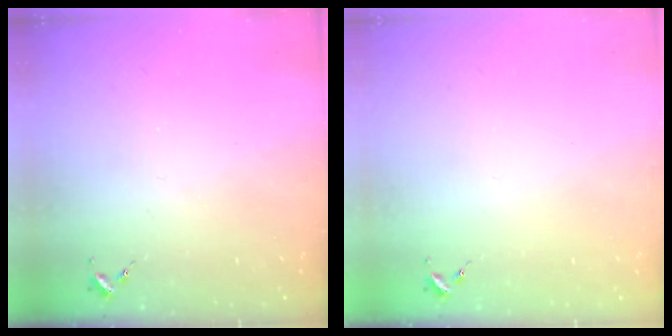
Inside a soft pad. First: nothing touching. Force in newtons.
{"total": 0.7, "press": 0.7, "slide": 0.0}